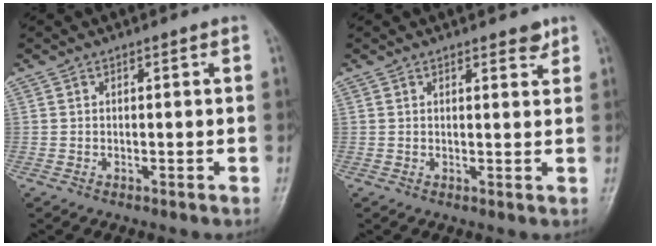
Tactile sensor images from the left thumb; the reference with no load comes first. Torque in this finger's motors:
{"motor_torque": [-0.24, -0.23, -0.32, -0.16, 0.04]}